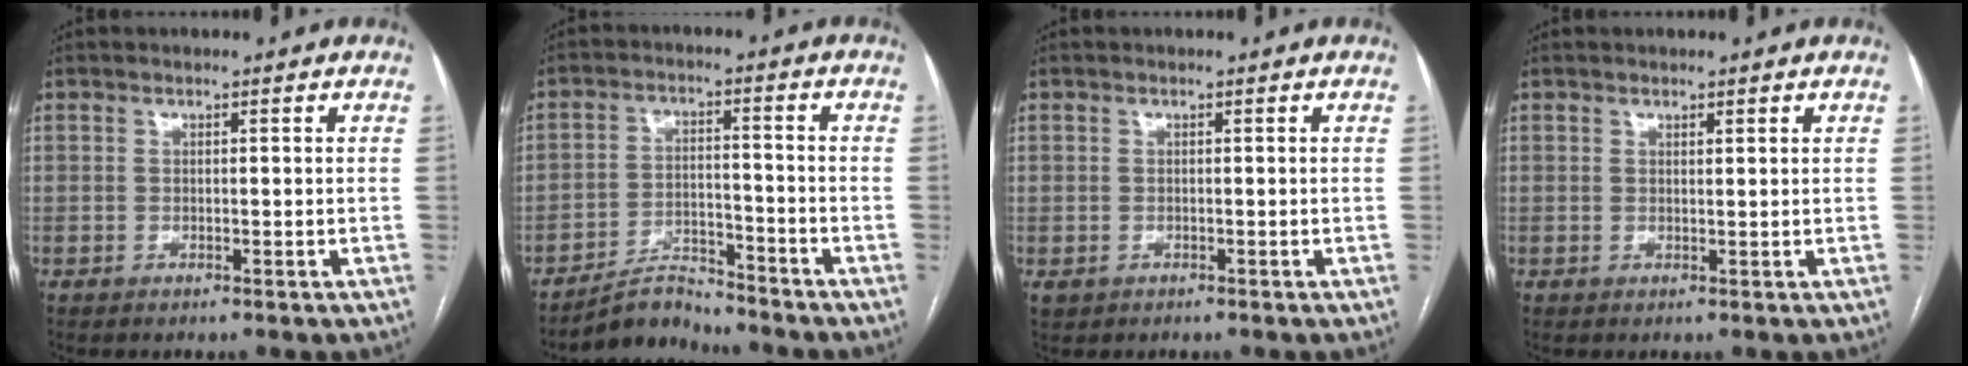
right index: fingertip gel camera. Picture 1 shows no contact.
{"total": 5.4, "force": [-5.3, 1.0, 0.0], "torque": [0.000, 0.004, -0.091]}
{"total": 1.1, "force": [-0.4, 1.0, 0.3], "torque": [-0.007, 0.004, 0.001]}
{"total": 0.8, "force": [0.6, 0.0, 0.5], "torque": [-0.007, 0.000, 0.010]}